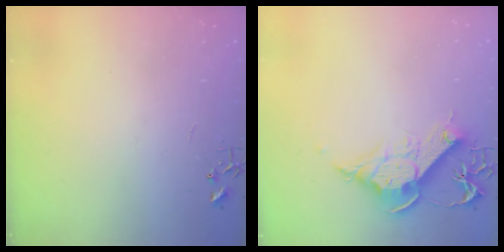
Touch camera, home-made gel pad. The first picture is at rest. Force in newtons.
{"total": 12.5, "press": 12.4, "slide": 1.5}